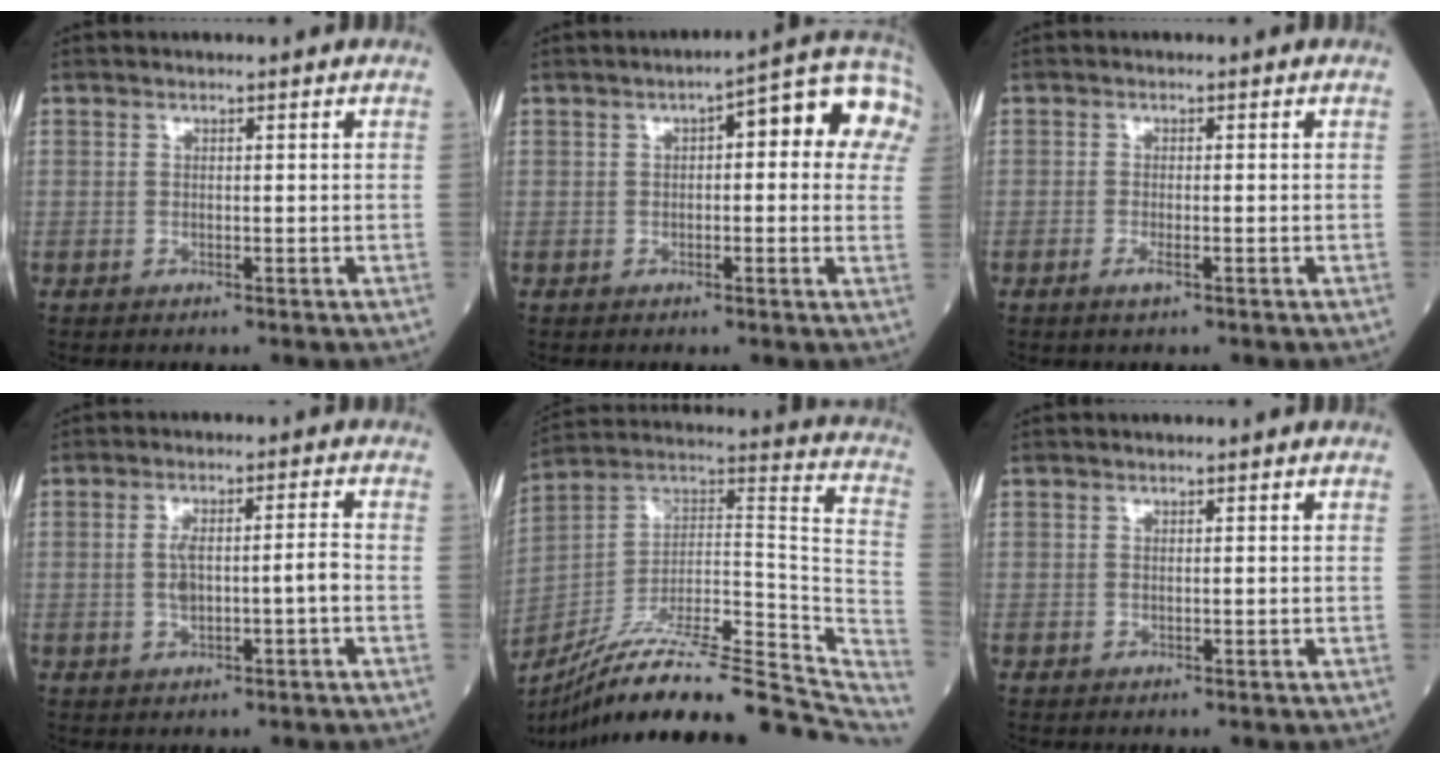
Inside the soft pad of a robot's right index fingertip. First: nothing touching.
{"total": 11.9, "force": [3.3, 3.4, 10.9], "torque": [-0.124, 0.045, 0.030]}
{"total": 1.5, "force": [-0.8, 0.2, 1.2], "torque": [-0.025, -0.002, -0.015]}
{"total": 5.3, "force": [-0.8, 1.0, 5.1], "torque": [-0.104, 0.010, -0.012]}
{"total": 30.1, "force": [-24.8, 5.6, 16.1], "torque": [-0.196, 0.011, -0.369]}
{"total": 0.0}